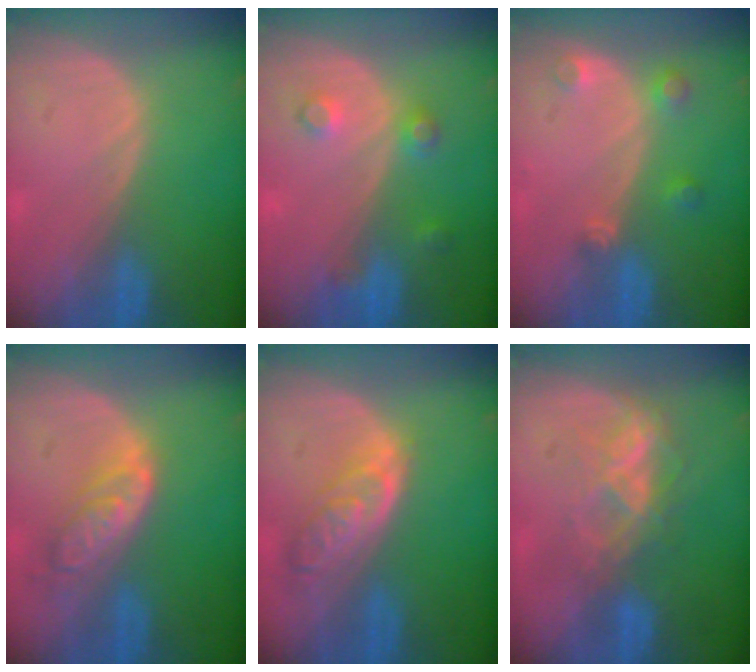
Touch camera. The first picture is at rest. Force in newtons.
{"total": 3.7, "press": 3.4, "slide": 1.6}
{"total": 3.3, "press": 3.0, "slide": 1.4}
{"total": 6.2, "press": 5.6, "slide": 2.8}
{"total": 6.3, "press": 5.7, "slide": 2.8}
{"total": 5.8, "press": 5.6, "slide": 1.6}